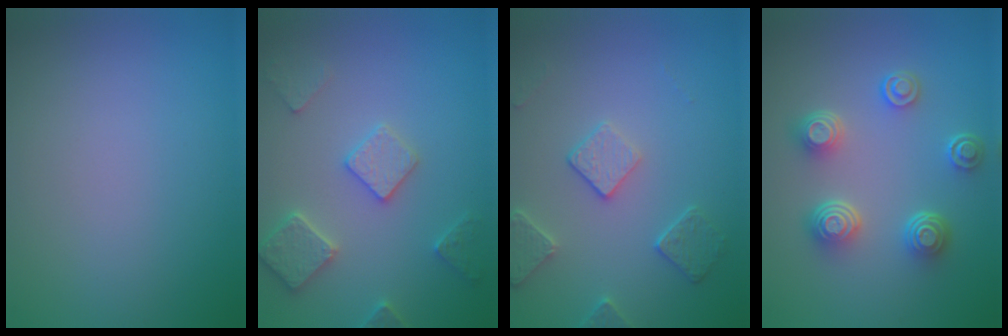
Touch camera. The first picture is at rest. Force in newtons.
{"total": 3.8, "press": 3.7, "slide": 0.8}
{"total": 2.8, "press": 2.7, "slide": 0.6}
{"total": 4.6, "press": 3.6, "slide": 2.9}